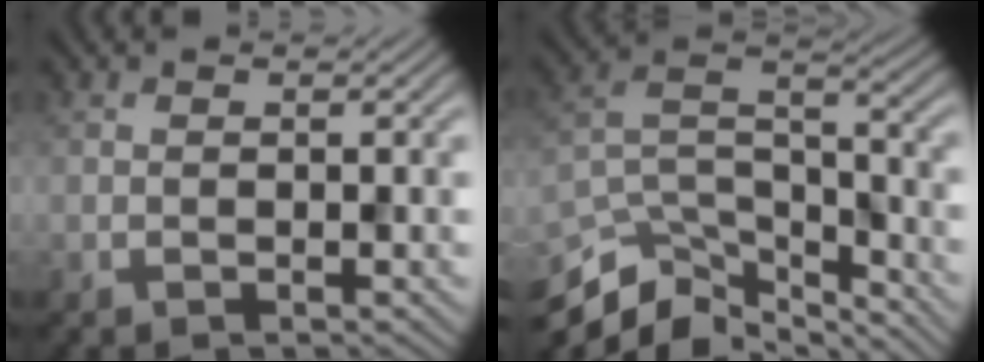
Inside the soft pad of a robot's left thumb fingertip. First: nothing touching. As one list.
[{"total": 11.0, "force": [-8.9, 3.8, 5.2], "torque": [-0.116, -0.006, -0.159]}]